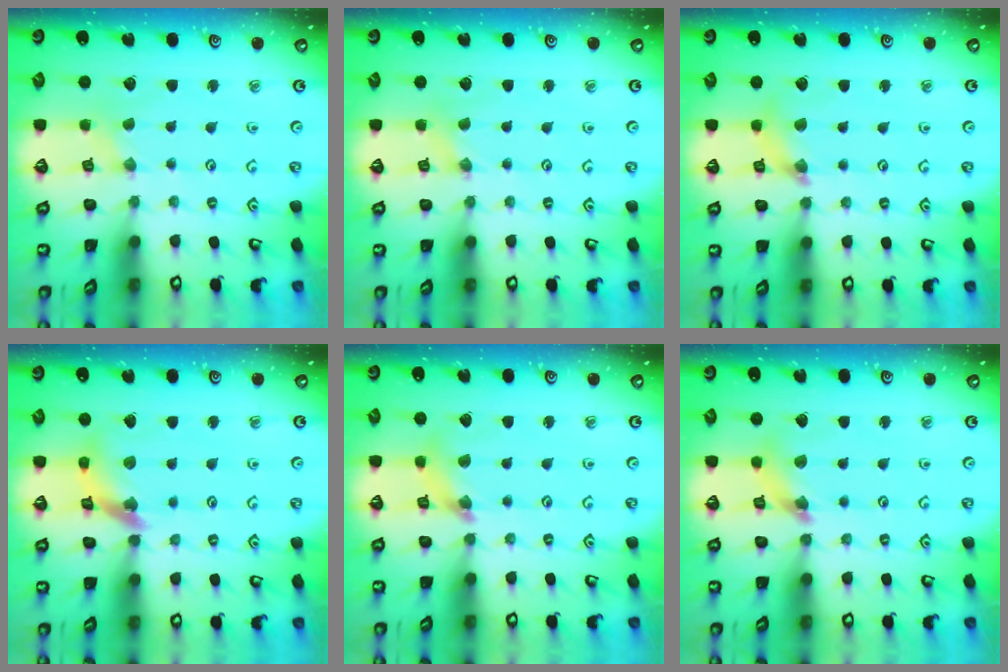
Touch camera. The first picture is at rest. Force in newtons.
{"total": 1.4, "press": 1.4, "slide": 0.2}
{"total": 5.8, "press": 5.8, "slide": 0.5}
{"total": 11.9, "press": 11.8, "slide": 1.2}
{"total": 6.5, "press": 6.5, "slide": 0.6}
{"total": 7.3, "press": 7.3, "slide": 0.7}